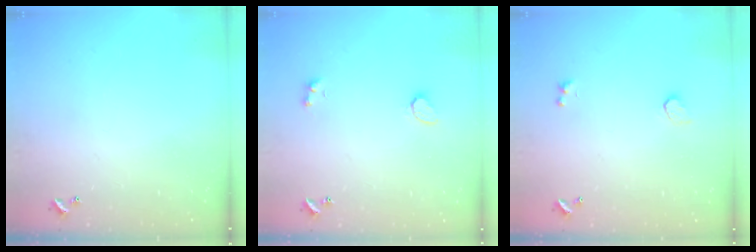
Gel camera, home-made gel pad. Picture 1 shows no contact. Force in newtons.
{"total": 2.3, "press": 2.3, "slide": 0.5}
{"total": 1.0, "press": 0.7, "slide": 0.7}